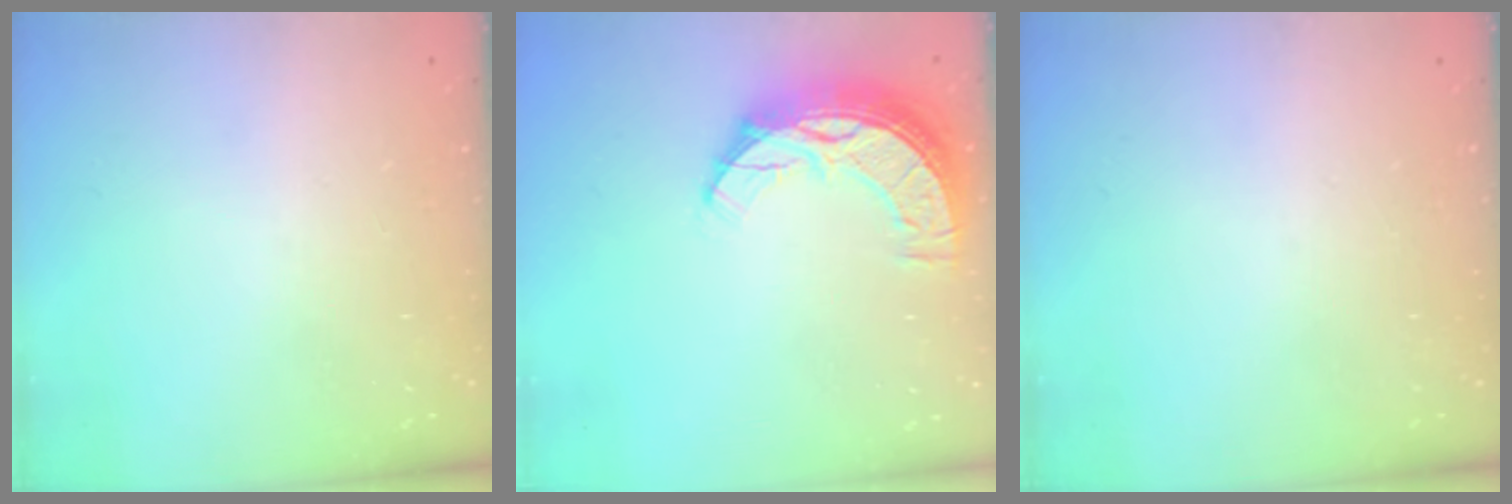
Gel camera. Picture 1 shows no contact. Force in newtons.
{"total": 10.4, "press": 10.3, "slide": 0.9}
{"total": 0.0}